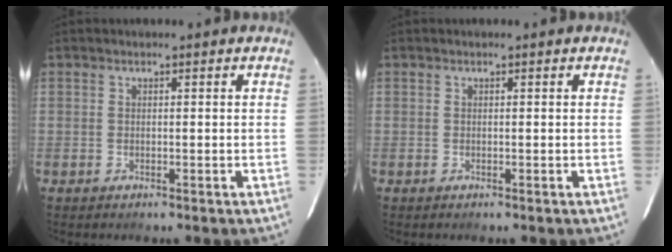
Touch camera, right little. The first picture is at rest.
{"total": 0.0}